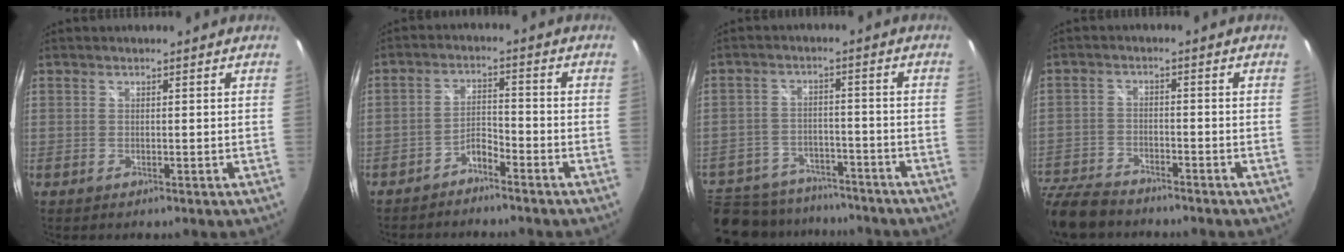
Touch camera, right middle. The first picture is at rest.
{"total": 3.7, "force": [-3.2, 1.1, 1.3], "torque": [-0.038, 0.011, -0.059]}
{"total": 17.7, "force": [-14.3, 8.4, 6.0], "torque": [-0.161, 0.012, -0.209]}
{"total": 12.0, "force": [-10.1, 4.5, 4.6], "torque": [-0.132, -0.018, -0.190]}